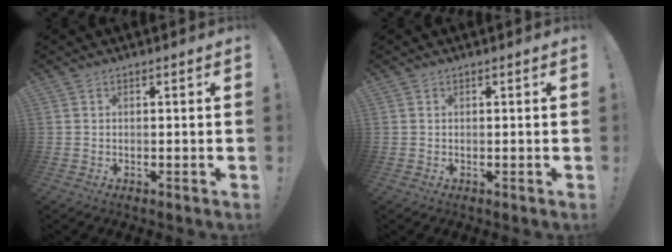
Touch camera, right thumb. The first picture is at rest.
{"total": 0.0}